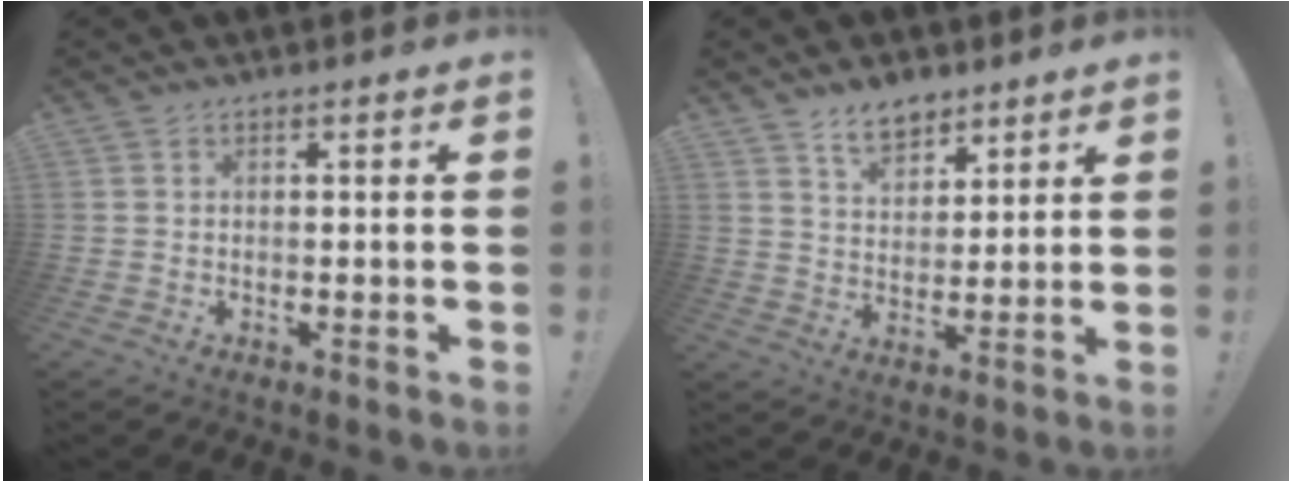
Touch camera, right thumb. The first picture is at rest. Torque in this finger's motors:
{"motor_torque": [-0.26, 1.47, 0.48, 0.50, 0.02]}